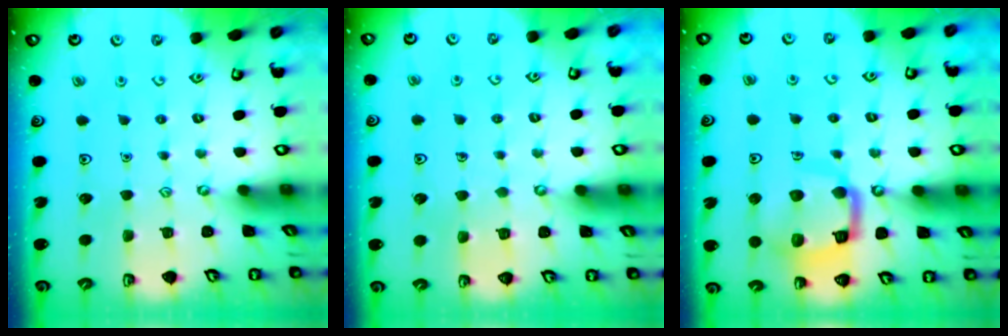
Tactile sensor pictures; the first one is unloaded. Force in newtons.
{"total": 3.0, "press": 3.0, "slide": 0.2}
{"total": 13.0, "press": 12.9, "slide": 1.5}